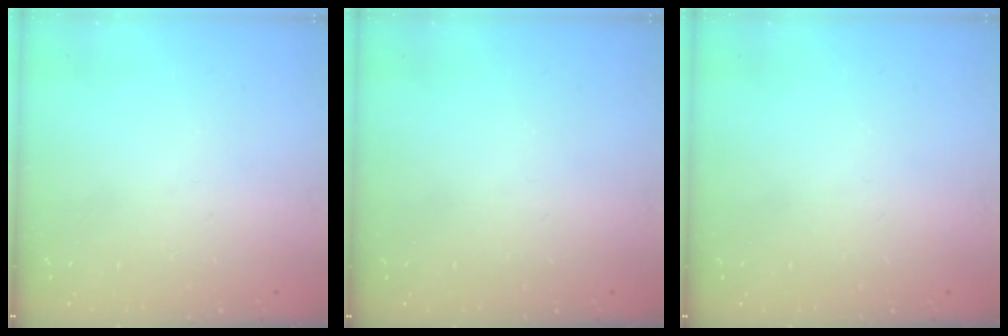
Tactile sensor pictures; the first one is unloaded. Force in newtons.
{"total": 0.0}
{"total": 0.0}